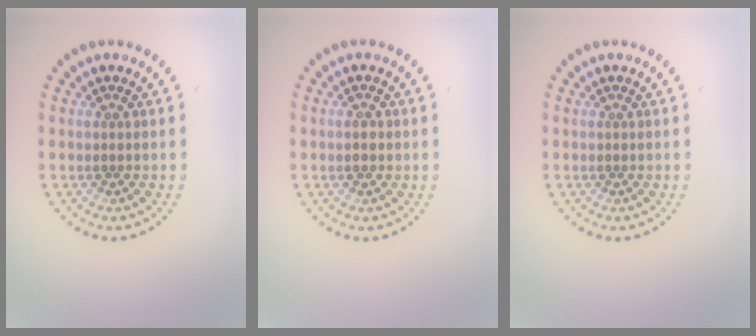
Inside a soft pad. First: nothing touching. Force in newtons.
{"total": 1.5, "press": 1.5, "slide": 0.1}
{"total": 0.0}